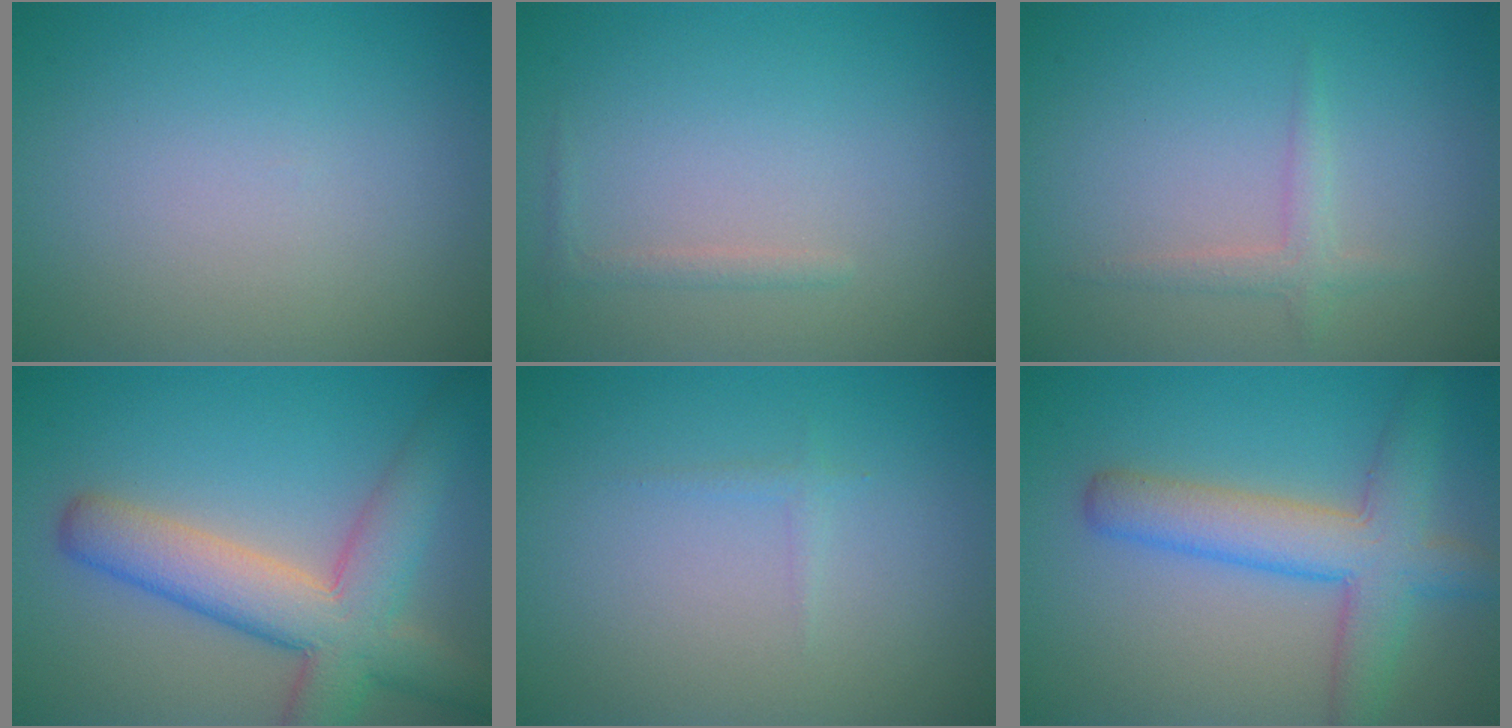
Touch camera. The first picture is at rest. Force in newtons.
{"total": 0.8, "press": 0.8, "slide": 0.0}
{"total": 1.5, "press": 1.5, "slide": 0.0}
{"total": 7.8, "press": 7.8, "slide": 0.4}
{"total": 0.6, "press": 0.6, "slide": 0.0}
{"total": 6.1, "press": 6.1, "slide": 0.2}